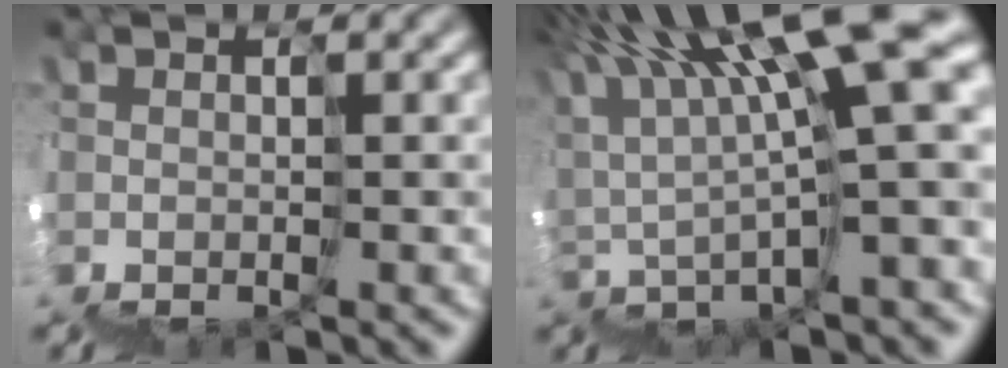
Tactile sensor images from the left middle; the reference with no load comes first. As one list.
[{"total": 11.6, "force": [6.9, 0.8, 9.3], "torque": [-0.172, 0.045, 0.124]}]